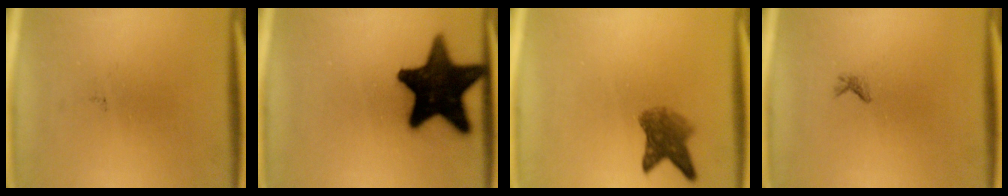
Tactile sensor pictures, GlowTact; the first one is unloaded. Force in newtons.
{"total": 19.8}
{"total": 4.9}
{"total": 0.6}